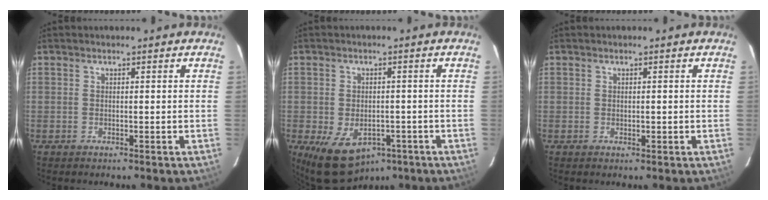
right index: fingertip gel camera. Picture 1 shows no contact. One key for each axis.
{"total": 10.6, "fx": -5.7, "fy": 6.6, "fz": 6.1, "tx": -0.108, "ty": -0.003, "tz": -0.073}
{"total": 0.9, "fx": -0.1, "fy": 0.4, "fz": 0.8, "tx": -0.014, "ty": -0.002, "tz": 0.001}